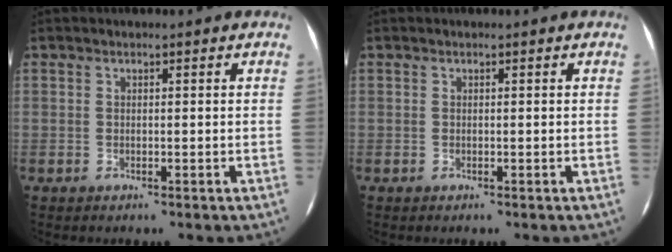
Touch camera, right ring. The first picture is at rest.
{"total": 0.0}